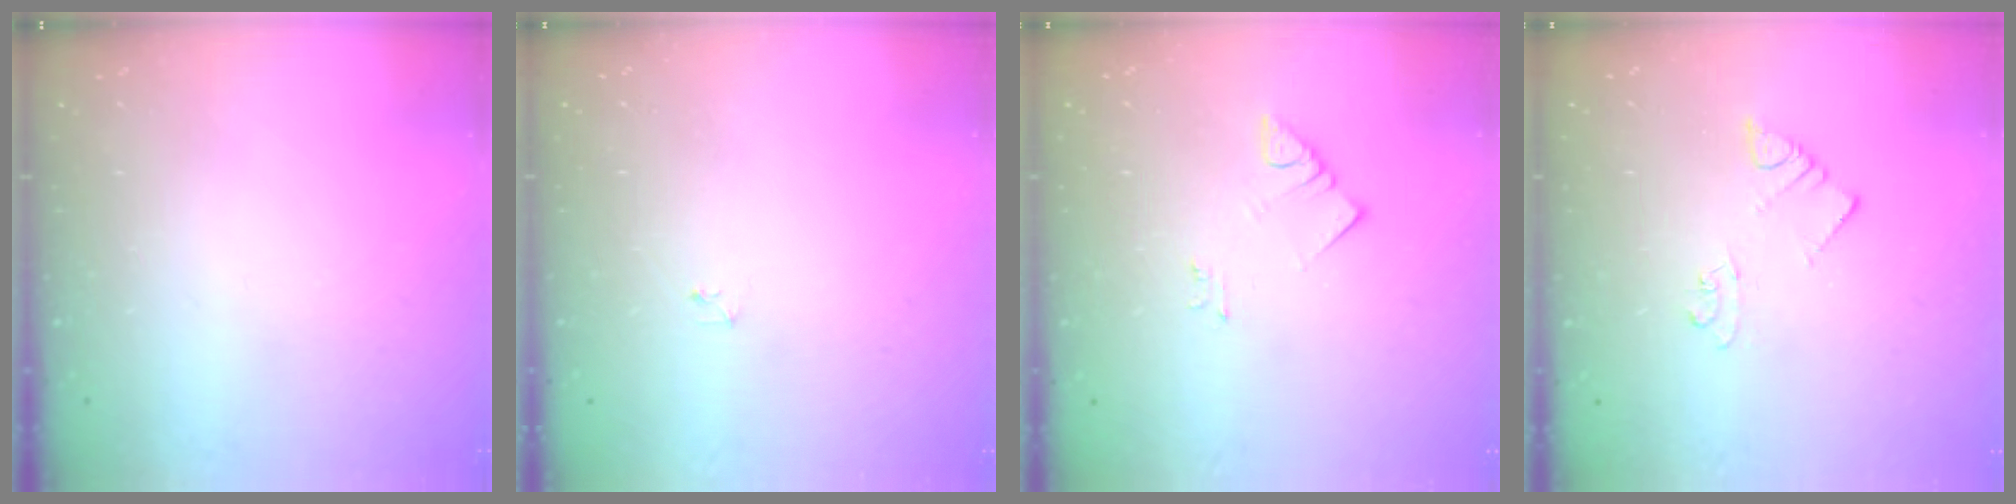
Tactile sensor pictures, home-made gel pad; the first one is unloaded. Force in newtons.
{"total": 1.6, "press": 1.6, "slide": 0.2}
{"total": 2.7, "press": 2.7, "slide": 0.2}
{"total": 2.0, "press": 2.0, "slide": 0.2}